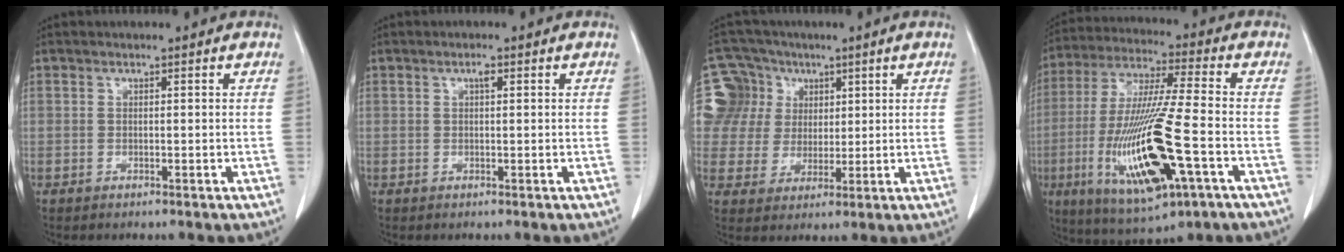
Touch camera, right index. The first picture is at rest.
{"total": 1.0, "force": [0.4, 0.3, 0.9], "torque": [-0.017, 0.003, 0.005]}
{"total": 10.7, "force": [3.7, 10.0, 1.0], "torque": [-0.032, 0.042, 0.073]}
{"total": 19.5, "force": [-6.0, 2.4, 18.5], "torque": [-0.392, -0.032, -0.099]}